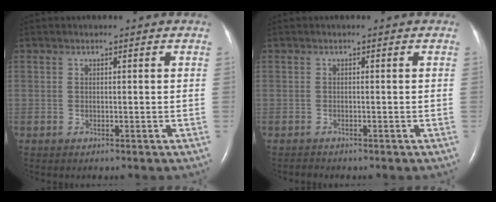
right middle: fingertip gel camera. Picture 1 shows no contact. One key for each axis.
{"total": 0.6, "fx": -0.6, "fy": 0.0, "fz": -0.2, "tx": -0.003, "ty": -0.005, "tz": -0.010}